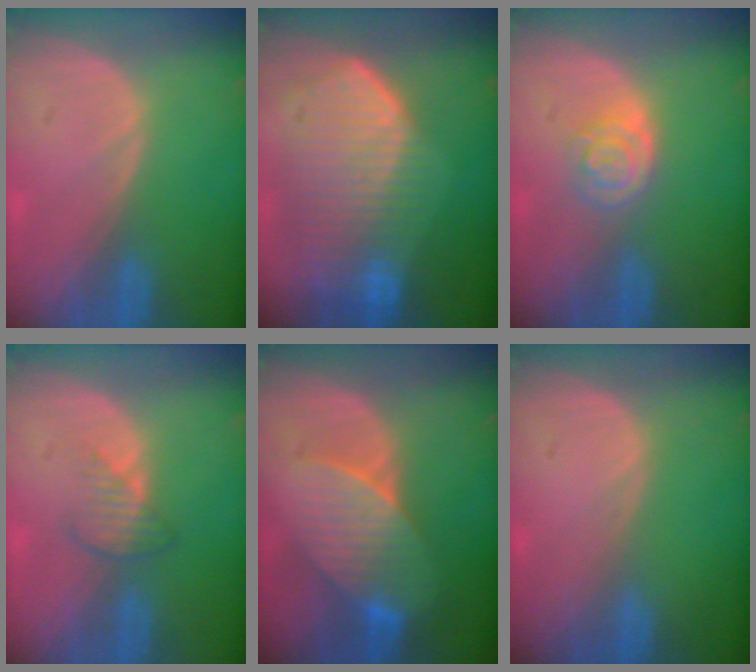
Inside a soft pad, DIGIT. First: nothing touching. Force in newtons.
{"total": 10.8, "press": 9.5, "slide": 5.2}
{"total": 4.2, "press": 3.8, "slide": 2.0}
{"total": 3.0, "press": 2.8, "slide": 1.1}
{"total": 7.7, "press": 7.6, "slide": 1.6}
{"total": 0.0}